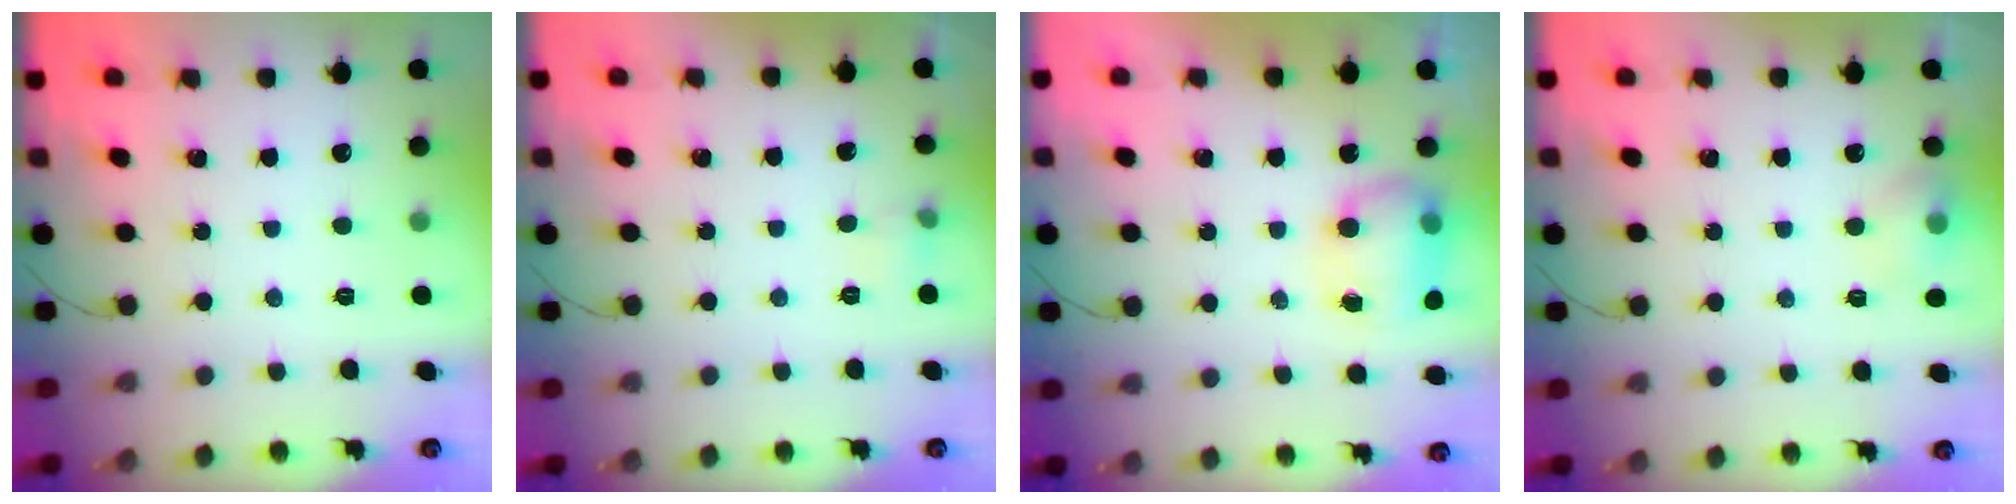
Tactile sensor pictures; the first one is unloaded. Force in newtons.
{"total": 4.8, "press": 4.6, "slide": 1.5}
{"total": 11.9, "press": 9.6, "slide": 7.0}
{"total": 7.9, "press": 7.7, "slide": 1.5}